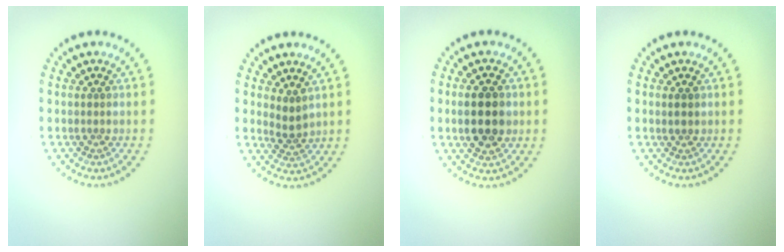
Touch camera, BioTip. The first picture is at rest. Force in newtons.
{"total": 1.9, "press": 1.4, "slide": 1.4}
{"total": 4.4, "press": 4.4, "slide": 0.2}
{"total": 0.9, "press": 0.8, "slide": 0.5}